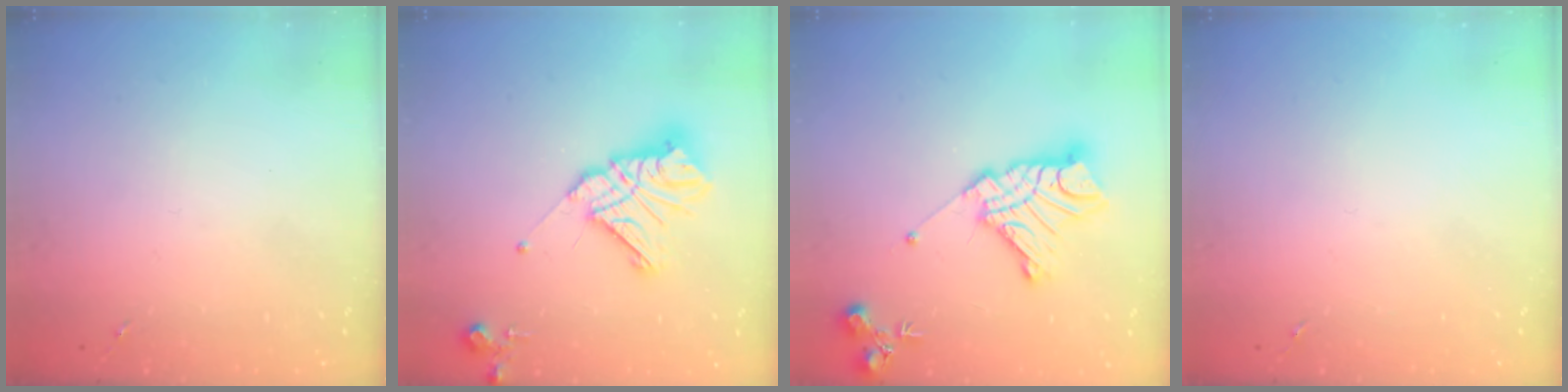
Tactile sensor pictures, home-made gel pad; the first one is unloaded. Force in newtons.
{"total": 14.7, "press": 14.6, "slide": 1.4}
{"total": 18.2, "press": 18.1, "slide": 1.5}
{"total": 0.0}